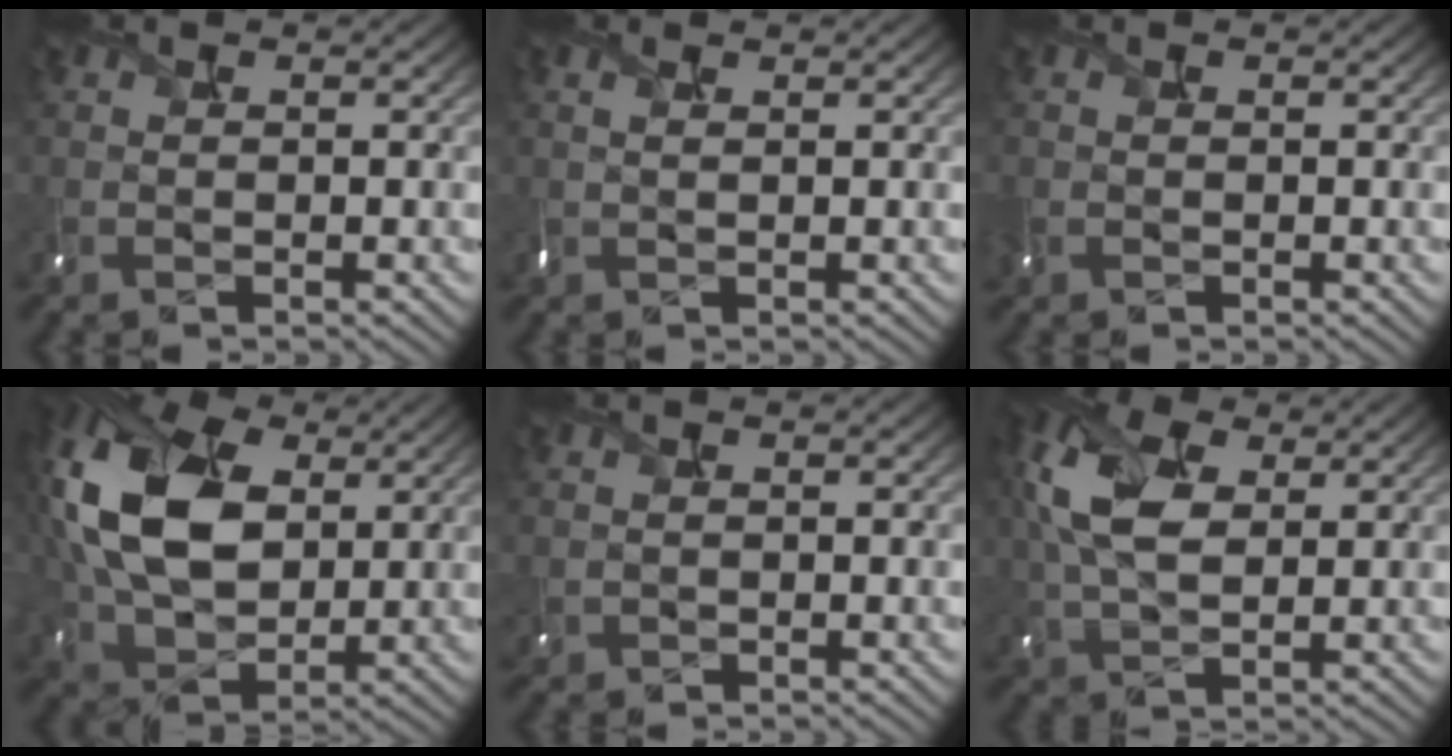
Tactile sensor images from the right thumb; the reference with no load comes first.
{"total": 0.7, "force": [0.5, 0.1, 0.6], "torque": [-0.015, 0.008, 0.007]}
{"total": 1.4, "force": [-0.7, 0.9, 0.8], "torque": [-0.029, -0.008, -0.017]}
{"total": 15.4, "force": [3.7, 10.3, 10.9], "torque": [-0.280, 0.024, 0.071]}
{"total": 1.1, "force": [-0.1, 0.9, 0.6], "torque": [-0.022, -0.003, 0.005]}
{"total": 9.0, "force": [2.6, 5.4, 6.8], "torque": [-0.186, 0.017, 0.043]}